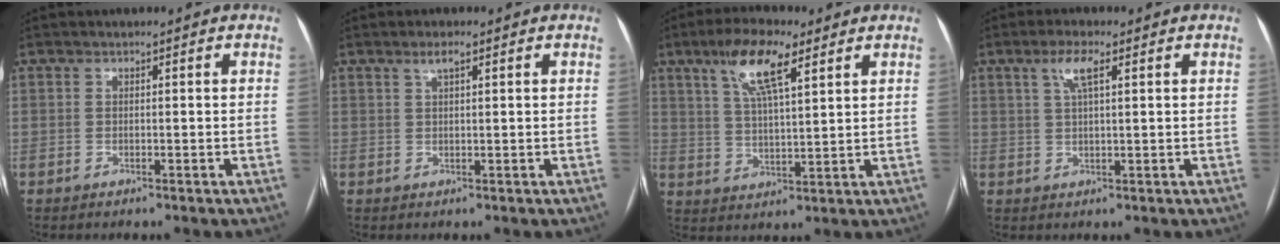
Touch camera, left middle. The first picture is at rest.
{"total": 1.9, "force": [1.2, 0.3, 1.5], "torque": [-0.032, 0.006, 0.023]}
{"total": 9.6, "force": [5.3, 2.0, 7.7], "torque": [-0.149, 0.012, 0.097]}
{"total": 3.9, "force": [1.8, 0.7, 3.4], "torque": [-0.070, 0.009, 0.035]}